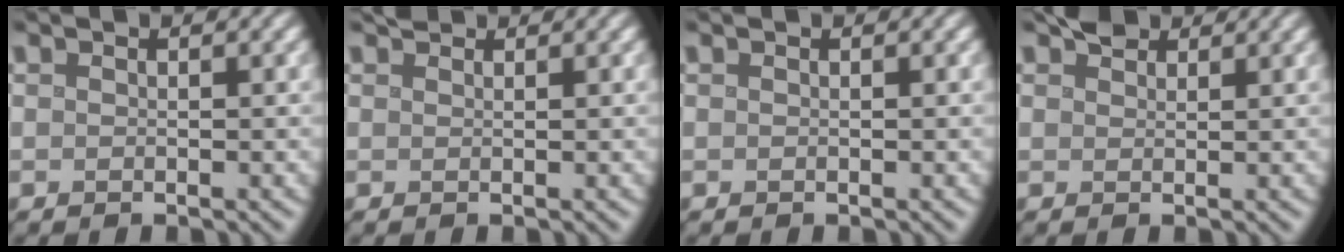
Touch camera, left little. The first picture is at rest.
{"total": 1.1, "force": [1.0, 0.2, 0.3], "torque": [-0.008, 0.000, 0.017]}
{"total": 0.0}
{"total": 2.1, "force": [1.7, 1.0, 0.6], "torque": [-0.009, 0.006, 0.032]}